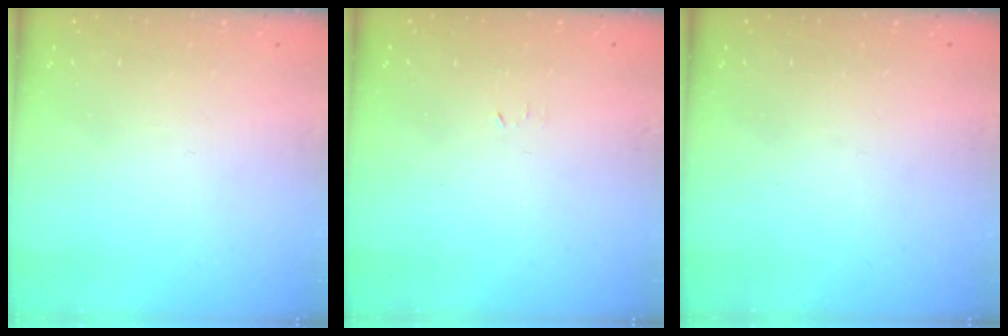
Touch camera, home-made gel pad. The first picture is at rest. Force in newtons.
{"total": 2.4, "press": 2.4, "slide": 0.4}
{"total": 0.0}